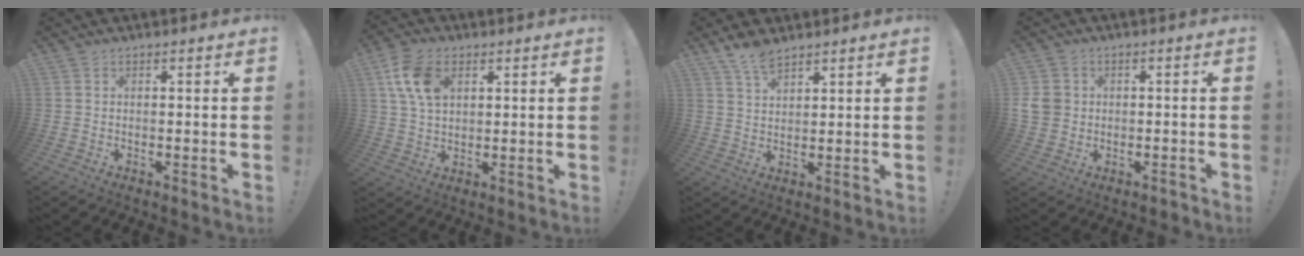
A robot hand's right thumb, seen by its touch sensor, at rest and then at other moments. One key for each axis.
{"total": 11.1, "fx": 4.3, "fy": 7.2, "fz": 7.2, "tx": -0.139, "ty": 0.000, "tz": 0.083}
{"total": 6.4, "fx": 5.0, "fy": 2.5, "fz": 3.0, "tx": -0.048, "ty": -0.028, "tz": 0.092}
{"total": 6.9, "fx": -0.1, "fy": 6.2, "fz": 3.0, "tx": -0.073, "ty": 0.014, "tz": 0.004}